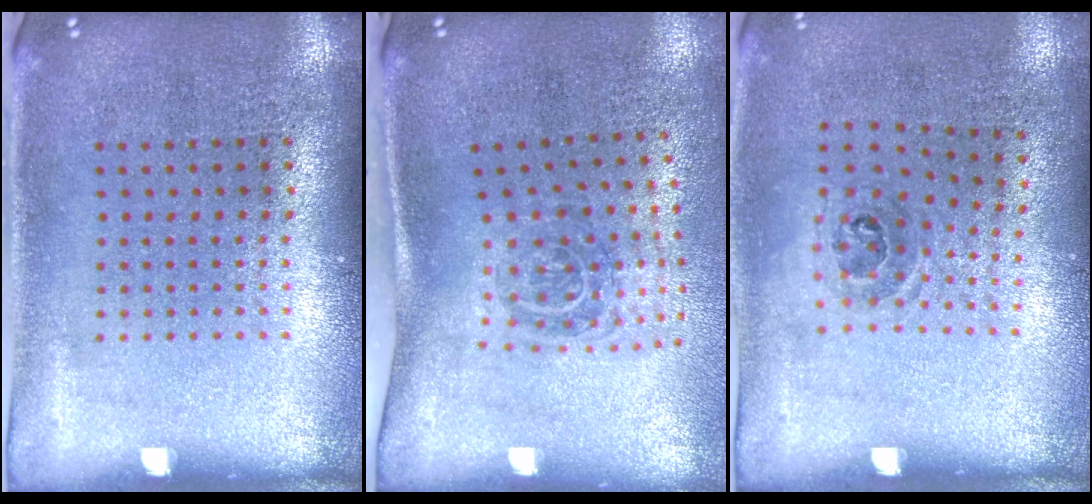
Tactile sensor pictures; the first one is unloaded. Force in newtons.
{"total": 1.9, "press": 1.2, "slide": 1.5}
{"total": 1.0, "press": 0.7, "slide": 0.8}